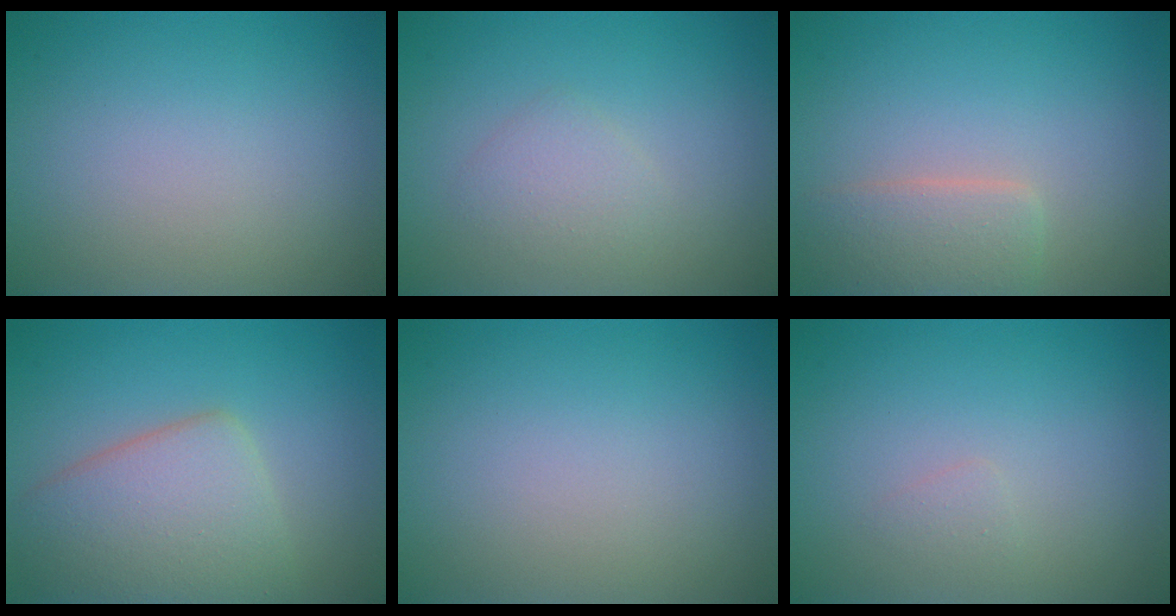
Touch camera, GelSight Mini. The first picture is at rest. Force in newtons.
{"total": 1.7, "press": 1.7, "slide": 0.1}
{"total": 2.8, "press": 2.8, "slide": 0.2}
{"total": 6.2, "press": 6.2, "slide": 0.2}
{"total": 0.0}
{"total": 0.7, "press": 0.7, "slide": 0.0}